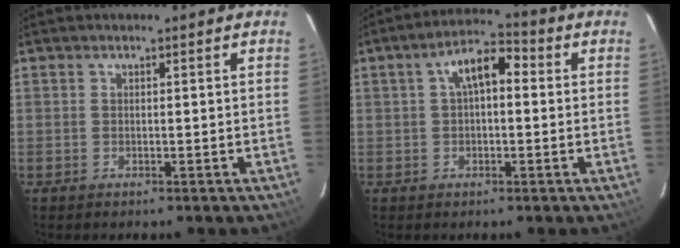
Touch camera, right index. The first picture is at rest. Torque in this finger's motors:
{"motor_torque": [0.38, 0.17, 0.18, 0.07]}